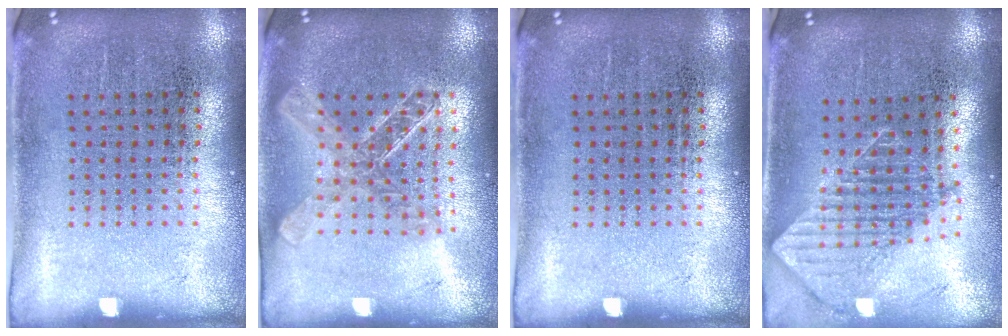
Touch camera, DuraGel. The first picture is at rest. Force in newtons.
{"total": 1.8, "press": 1.6, "slide": 0.8}
{"total": 0.0}
{"total": 1.8, "press": 1.4, "slide": 1.0}